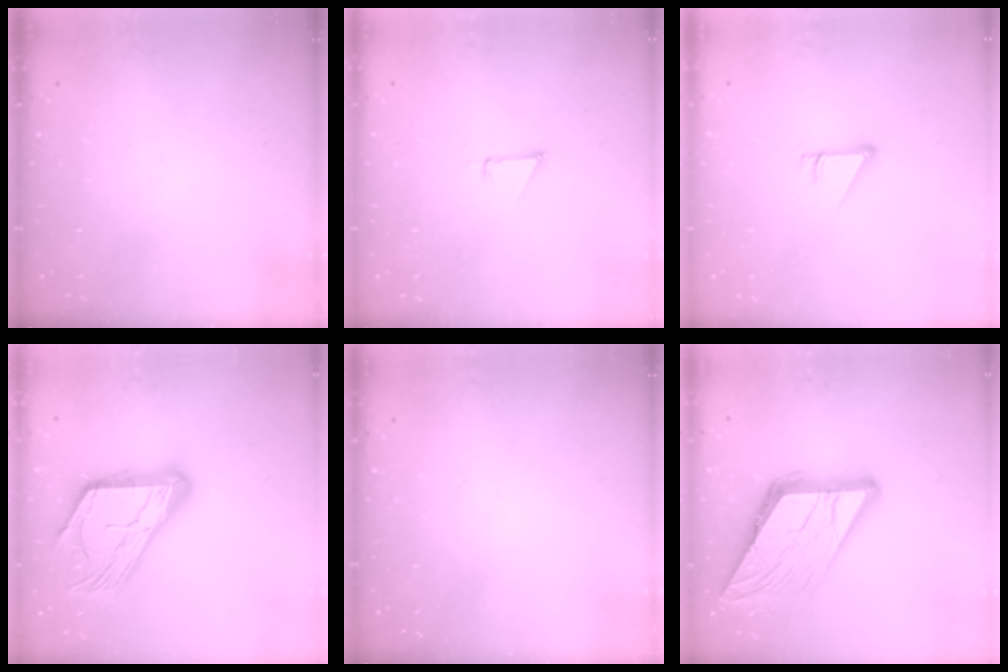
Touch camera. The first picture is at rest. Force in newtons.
{"total": 1.5, "press": 1.5, "slide": 0.0}
{"total": 2.7, "press": 2.7, "slide": 0.0}
{"total": 23.5, "press": 23.4, "slide": 2.1}
{"total": 0.0}
{"total": 17.1, "press": 17.1, "slide": 1.8}